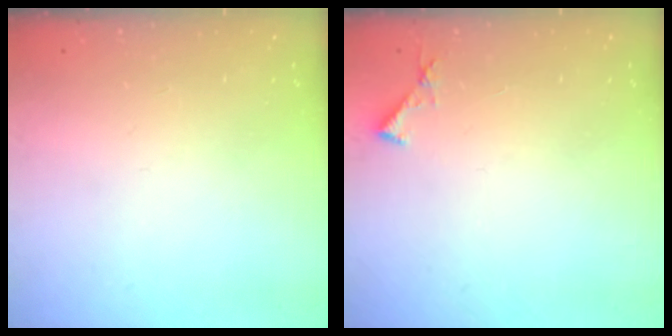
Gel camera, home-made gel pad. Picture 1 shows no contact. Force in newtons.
{"total": 3.6, "press": 3.6, "slide": 0.3}